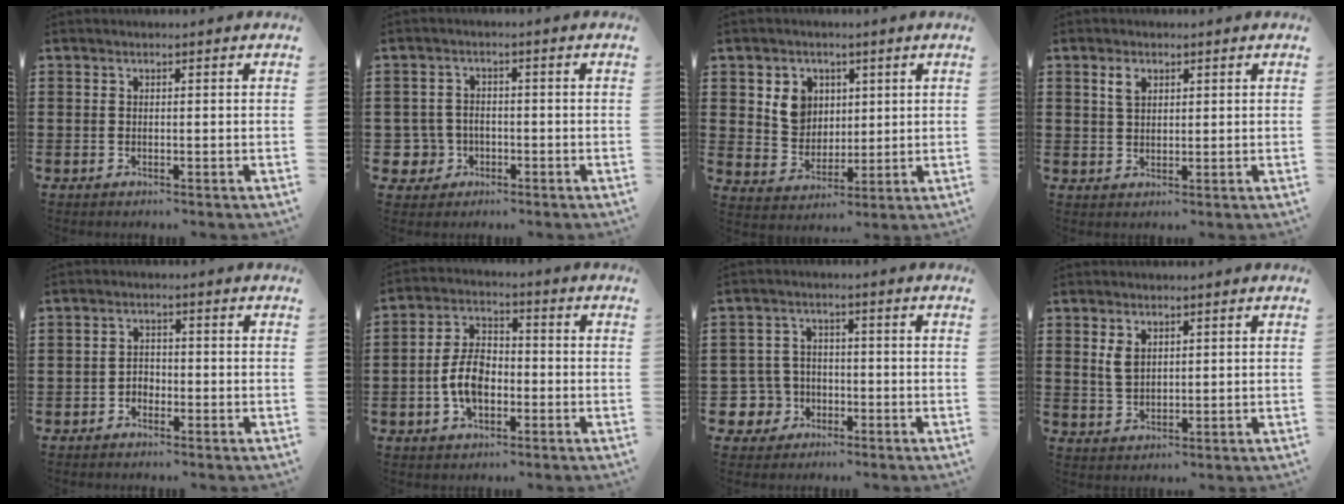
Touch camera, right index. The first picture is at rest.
{"total": 3.5, "force": [-1.6, 3.0, 0.8], "torque": [-0.046, -0.002, -0.040]}
{"total": 6.1, "force": [2.2, 5.4, 1.8], "torque": [-0.045, 0.012, 0.038]}
{"total": 2.6, "force": [1.4, 1.7, 1.4], "torque": [-0.035, 0.006, 0.025]}
{"total": 1.7, "force": [-1.3, 1.0, 0.3], "torque": [-0.013, 0.003, -0.028]}
{"total": 7.2, "force": [-1.8, 4.4, 5.4], "torque": [-0.123, 0.006, -0.038]}
{"total": 5.5, "force": [-2.0, 4.9, 1.5], "torque": [-0.070, 0.004, -0.043]}
{"total": 3.4, "force": [1.3, 2.1, 2.2], "torque": [-0.050, 0.008, 0.024]}